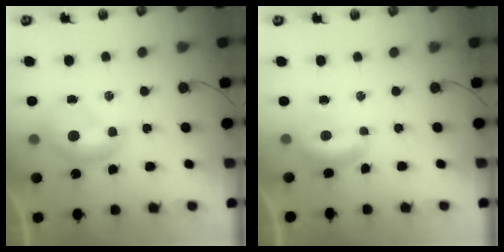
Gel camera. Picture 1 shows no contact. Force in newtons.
{"total": 1.4, "press": 1.3, "slide": 0.4}